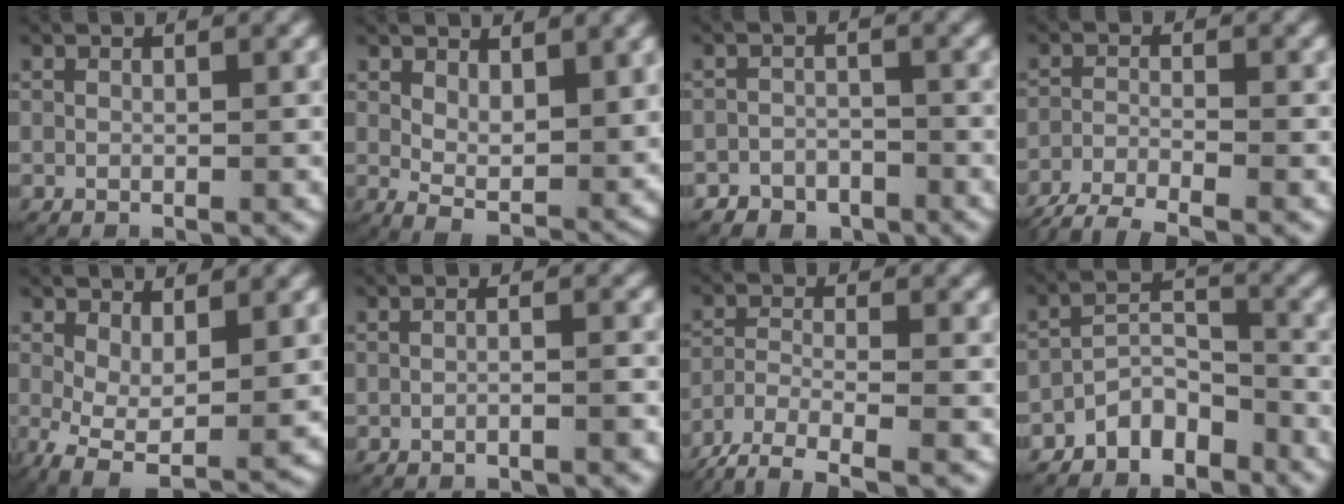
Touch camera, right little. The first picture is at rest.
{"total": 4.4, "force": [1.3, 2.0, 3.7], "torque": [-0.058, -0.024, 0.029]}
{"total": 4.4, "force": [-3.4, 2.8, -0.1], "torque": [0.017, -0.005, -0.068]}
{"total": 6.4, "force": [-5.5, 2.3, 2.3], "torque": [-0.037, -0.017, -0.085]}
{"total": 5.2, "force": [-1.8, 2.8, 4.0], "torque": [-0.085, -0.037, -0.012]}
{"total": 1.2, "force": [-0.8, -0.2, 0.9], "torque": [-0.016, 0.001, -0.015]}
{"total": 5.4, "force": [-3.7, 2.6, 2.9], "torque": [-0.064, -0.015, -0.056]}
{"total": 6.0, "force": [-4.3, 3.3, 2.4], "torque": [-0.034, -0.007, -0.082]}